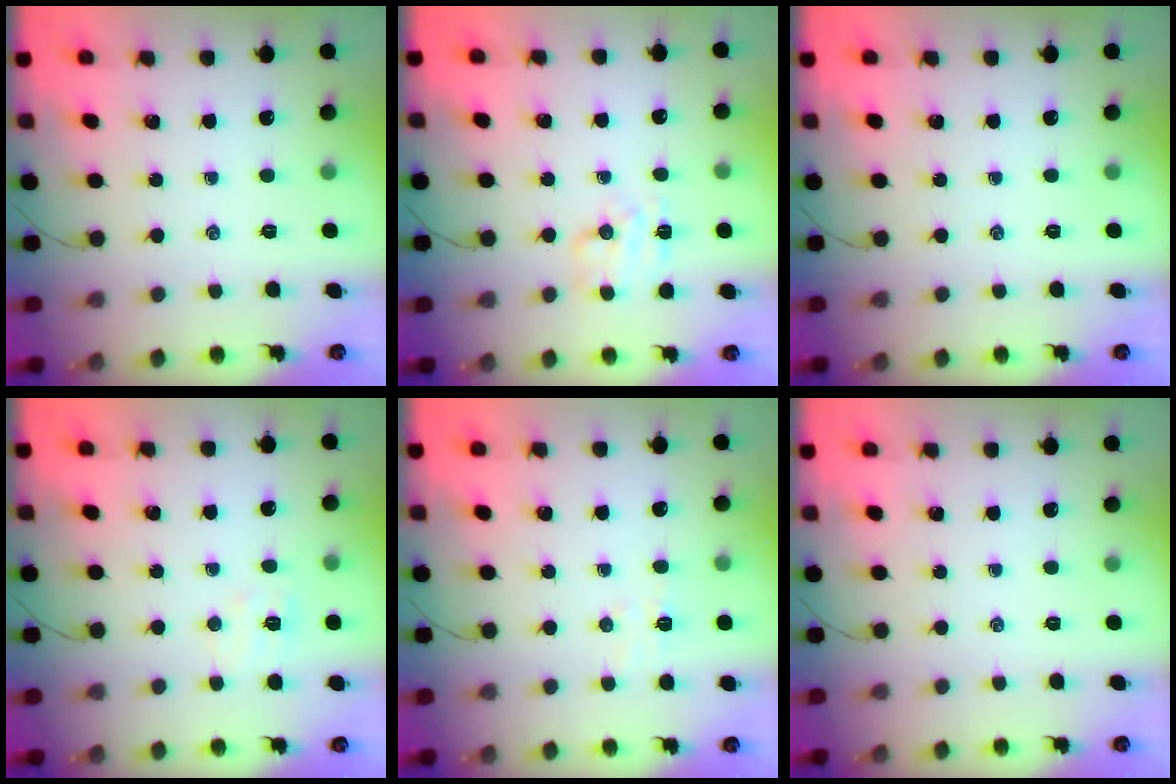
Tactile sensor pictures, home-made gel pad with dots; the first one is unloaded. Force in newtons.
{"total": 6.0, "press": 5.9, "slide": 1.0}
{"total": 0.0}
{"total": 5.2, "press": 5.1, "slide": 1.2}
{"total": 3.8, "press": 3.7, "slide": 1.0}
{"total": 0.0}